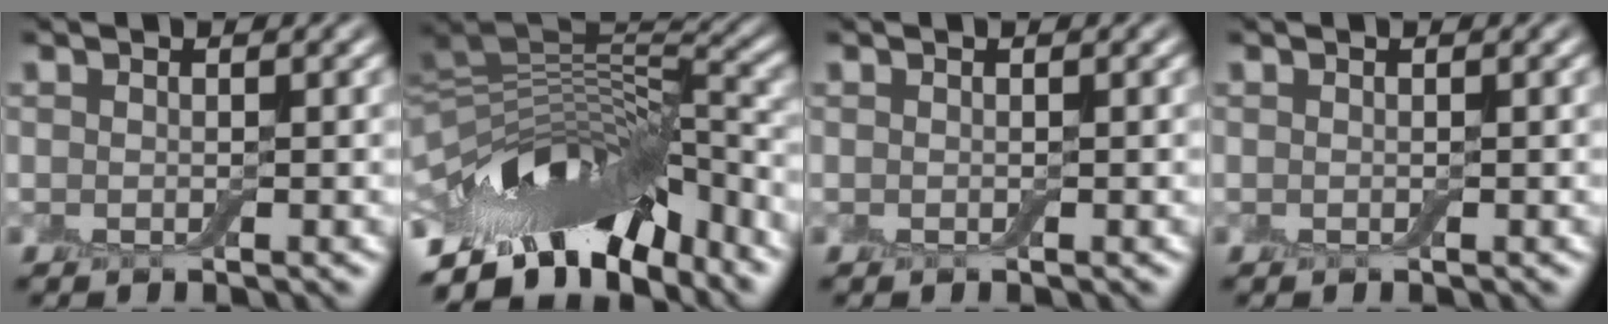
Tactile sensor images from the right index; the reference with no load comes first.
{"total": 12.1, "force": [-8.3, 5.0, 7.2], "torque": [-0.120, 0.021, -0.145]}
{"total": 0.0}
{"total": 0.0}